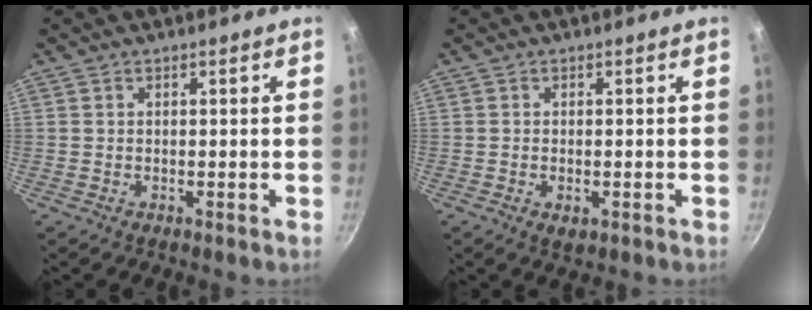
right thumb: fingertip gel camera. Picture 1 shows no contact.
{"total": 2.3, "force": [-0.7, 1.3, 1.7], "torque": [-0.028, -0.005, -0.009]}